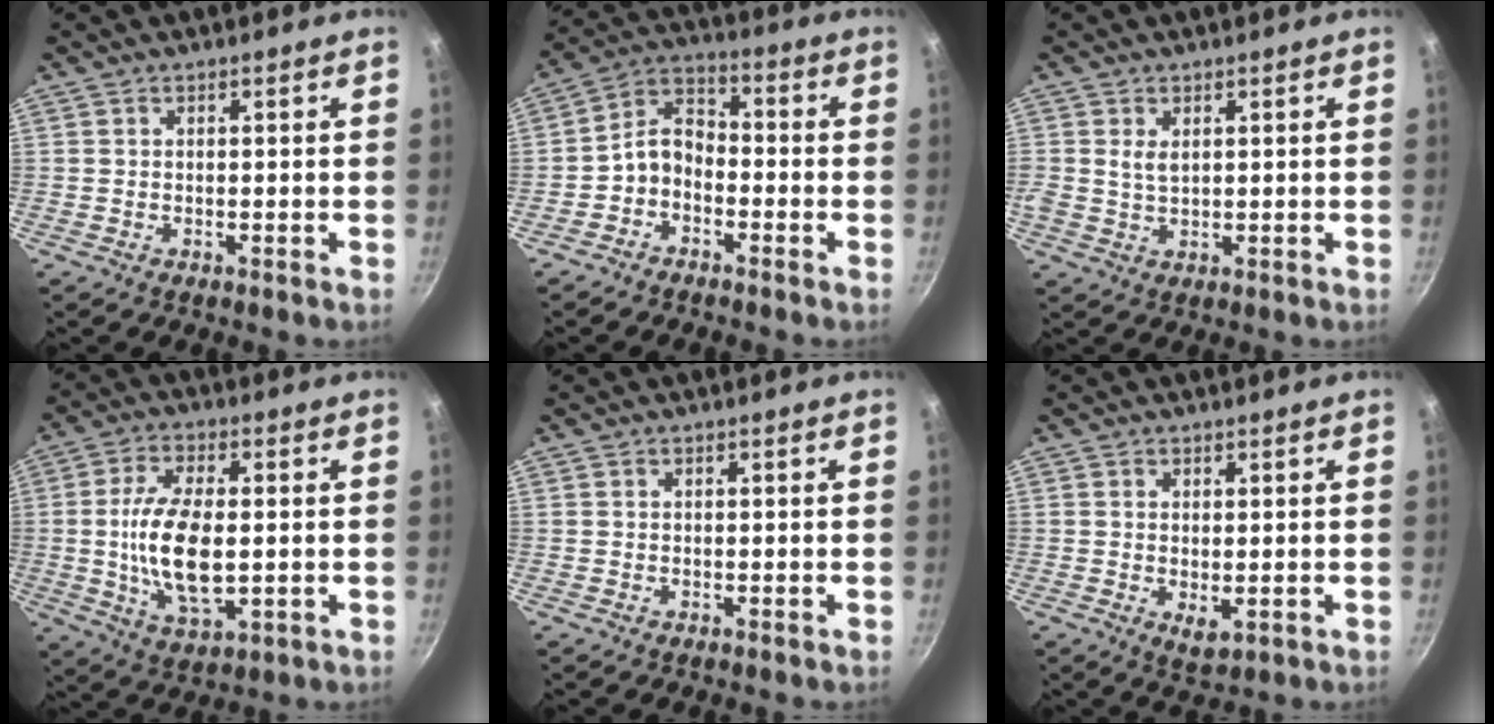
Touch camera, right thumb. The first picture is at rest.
{"total": 6.8, "force": [-2.7, 4.8, 4.0], "torque": [-0.061, 0.048, -0.064]}
{"total": 2.8, "force": [0.9, 1.7, 2.0], "torque": [-0.035, -0.006, 0.019]}
{"total": 13.6, "force": [-0.3, 6.5, 12.0], "torque": [-0.228, -0.004, -0.006]}
{"total": 0.0}
{"total": 3.2, "force": [-0.1, 1.5, 2.8], "torque": [-0.045, -0.013, 0.001]}